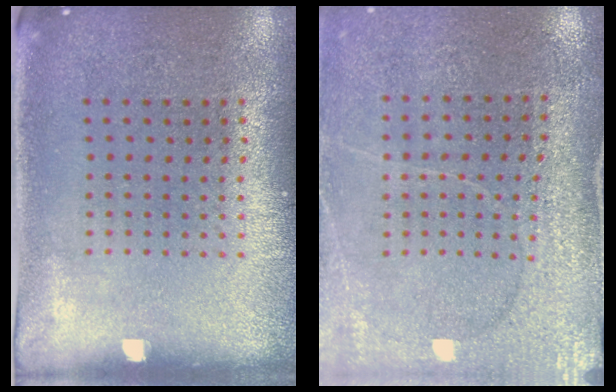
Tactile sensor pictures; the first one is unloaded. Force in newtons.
{"total": 3.0, "press": 3.0, "slide": 0.2}